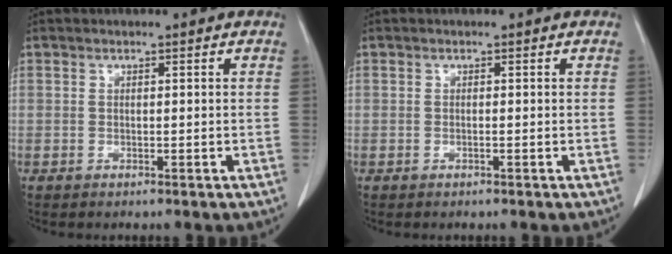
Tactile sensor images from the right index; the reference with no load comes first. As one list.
[{"total": 0.0}]